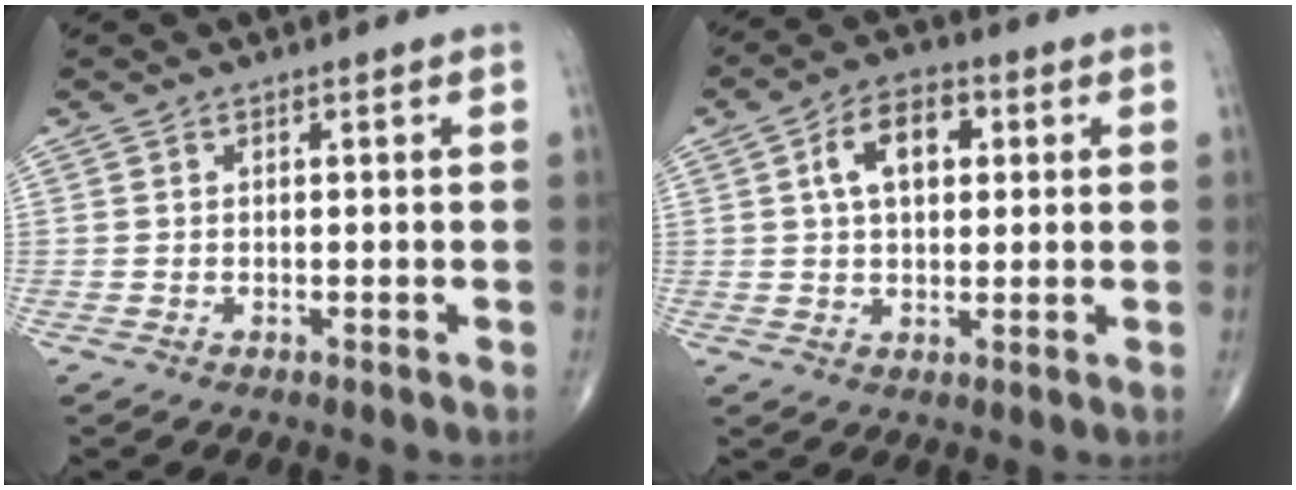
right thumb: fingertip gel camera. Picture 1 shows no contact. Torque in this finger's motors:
{"motor_torque": [0.16, 1.98, 0.85, -0.02, 0.05]}